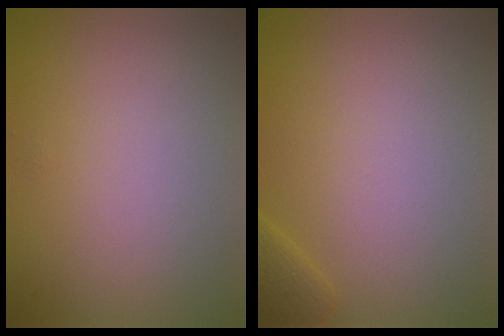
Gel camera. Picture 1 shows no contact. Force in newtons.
{"total": 1.4, "press": 1.4, "slide": 0.1}